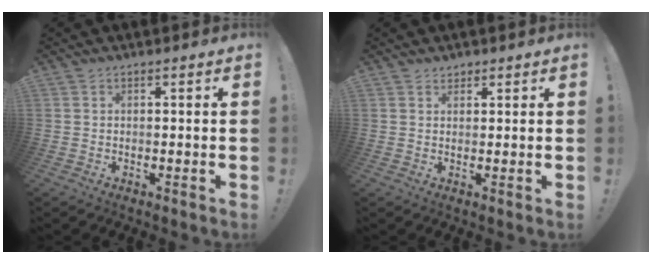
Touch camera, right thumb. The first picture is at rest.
{"total": 1.7, "force": [1.4, 0.9, 0.3], "torque": [0.005, -0.008, 0.025]}